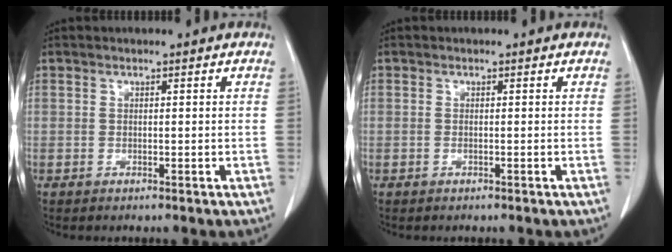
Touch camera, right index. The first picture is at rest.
{"total": 0.0}